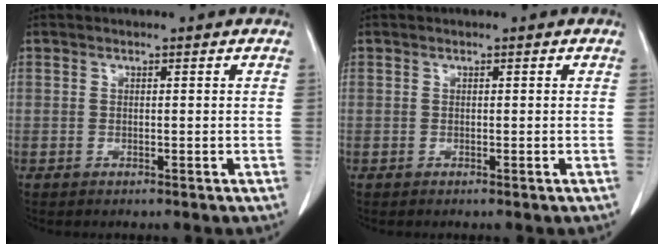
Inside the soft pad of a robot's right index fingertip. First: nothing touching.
{"total": 0.0}